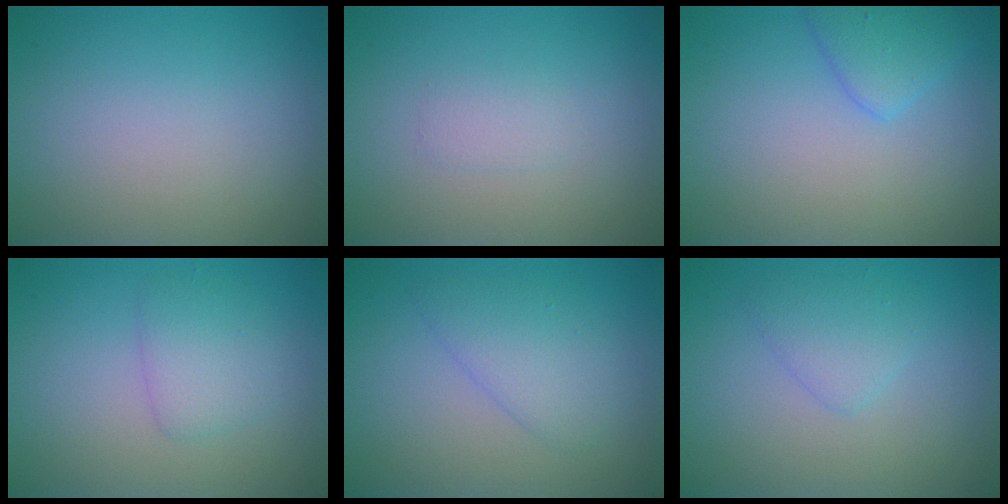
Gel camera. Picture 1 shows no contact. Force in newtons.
{"total": 1.0, "press": 1.0, "slide": 0.0}
{"total": 2.3, "press": 2.3, "slide": 0.1}
{"total": 2.3, "press": 2.3, "slide": 0.1}
{"total": 2.5, "press": 2.5, "slide": 0.3}
{"total": 1.8, "press": 1.8, "slide": 0.1}